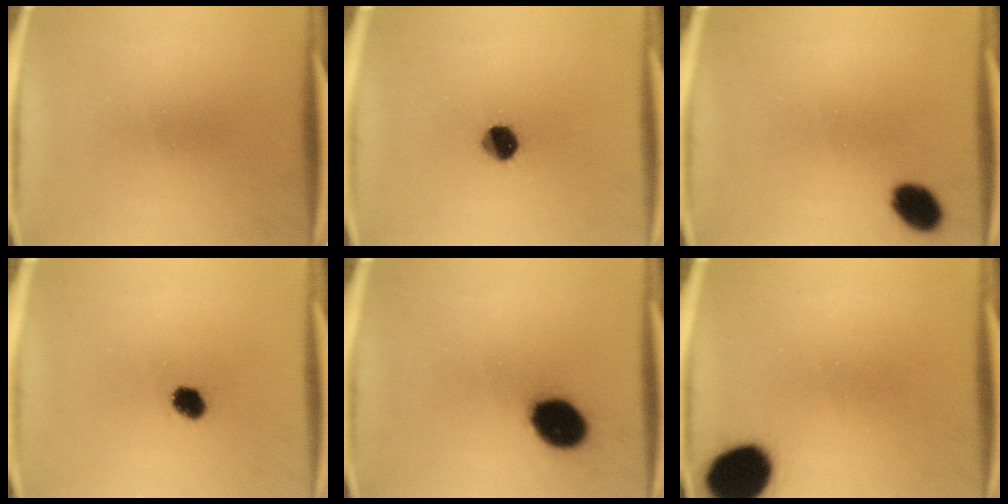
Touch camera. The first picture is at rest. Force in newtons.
{"total": 6.7}
{"total": 6.4}
{"total": 2.6}
{"total": 12.4}
{"total": 15.0}